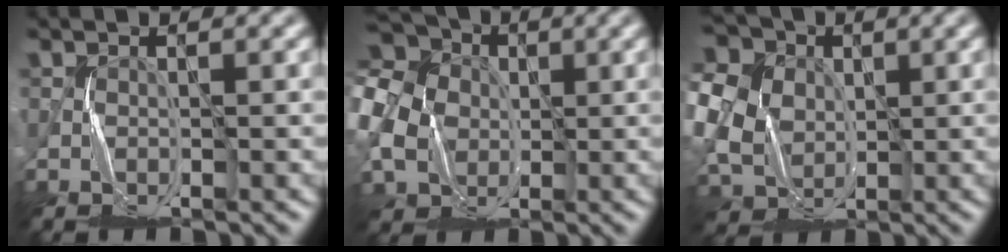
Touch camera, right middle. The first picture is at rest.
{"total": 9.0, "force": [-0.2, 7.6, 4.8], "torque": [-0.133, 0.009, -0.021]}
{"total": 12.4, "force": [2.6, 10.2, 6.5], "torque": [-0.159, 0.032, 0.022]}